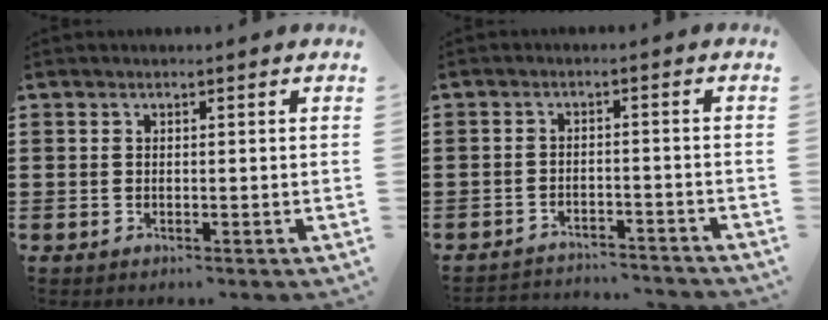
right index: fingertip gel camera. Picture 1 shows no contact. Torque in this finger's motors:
{"motor_torque": [-1.00, -1.14, -0.11, -0.08]}